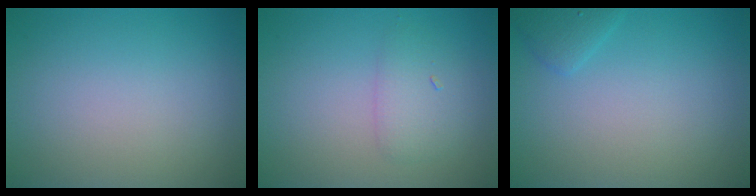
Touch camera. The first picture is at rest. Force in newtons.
{"total": 2.1, "press": 2.1, "slide": 0.1}
{"total": 1.3, "press": 1.3, "slide": 0.2}